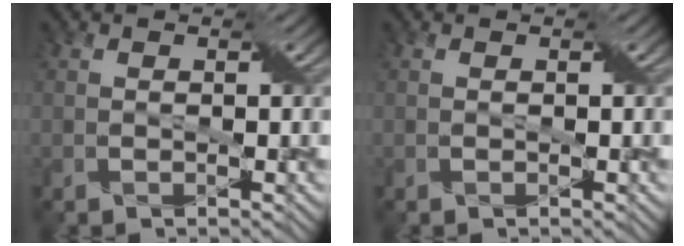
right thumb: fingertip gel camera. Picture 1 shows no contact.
{"total": 0.0}